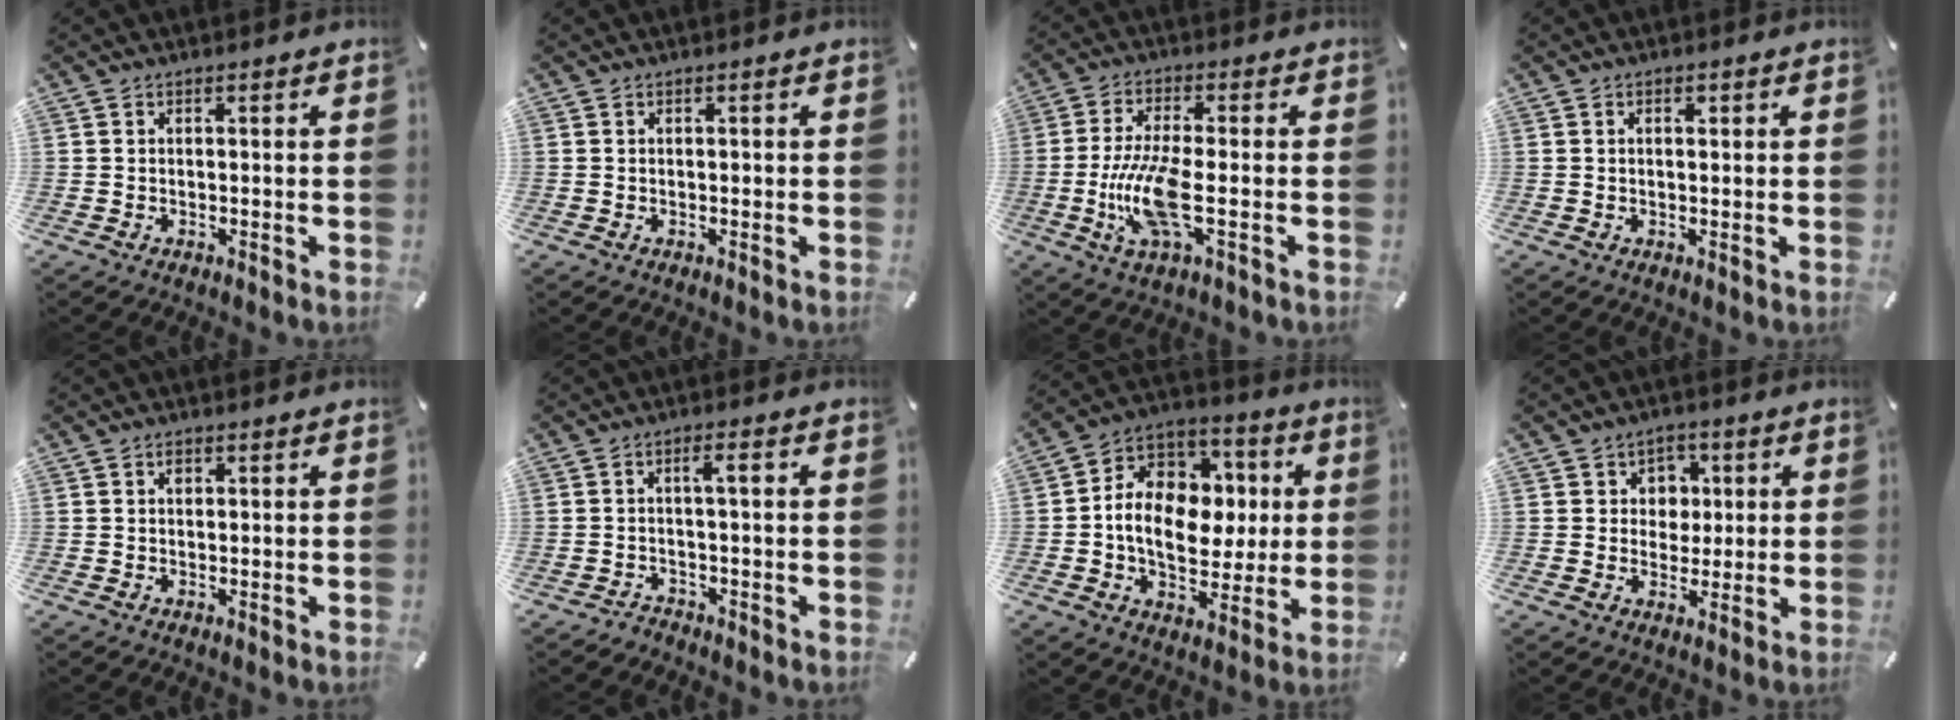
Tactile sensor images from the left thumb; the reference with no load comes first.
{"total": 0.0}
{"total": 12.0, "force": [-2.5, 3.5, 11.2], "torque": [-0.236, -0.016, -0.047]}
{"total": 1.6, "force": [0.4, 0.9, 1.3], "torque": [-0.011, 0.000, 0.002]}
{"total": 1.1, "force": [0.4, 0.8, 0.6], "torque": [-0.005, 0.000, 0.005]}
{"total": 2.5, "force": [-0.6, 1.1, 2.2], "torque": [-0.048, 0.014, -0.017]}
{"total": 14.2, "force": [-0.4, 11.3, 8.6], "torque": [-0.160, -0.002, -0.004]}
{"total": 6.1, "force": [1.1, 5.9, 1.4], "torque": [-0.017, 0.003, 0.014]}